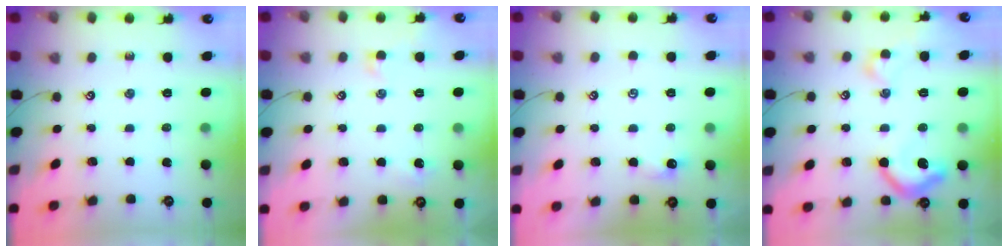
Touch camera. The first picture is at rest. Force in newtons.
{"total": 1.1, "press": 1.0, "slide": 0.5}
{"total": 0.7, "press": 0.6, "slide": 0.3}
{"total": 9.3, "press": 9.2, "slide": 1.3}